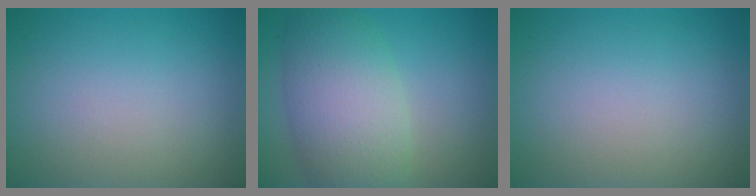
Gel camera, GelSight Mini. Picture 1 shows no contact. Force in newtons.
{"total": 7.6, "press": 7.6, "slide": 0.6}
{"total": 0.0}